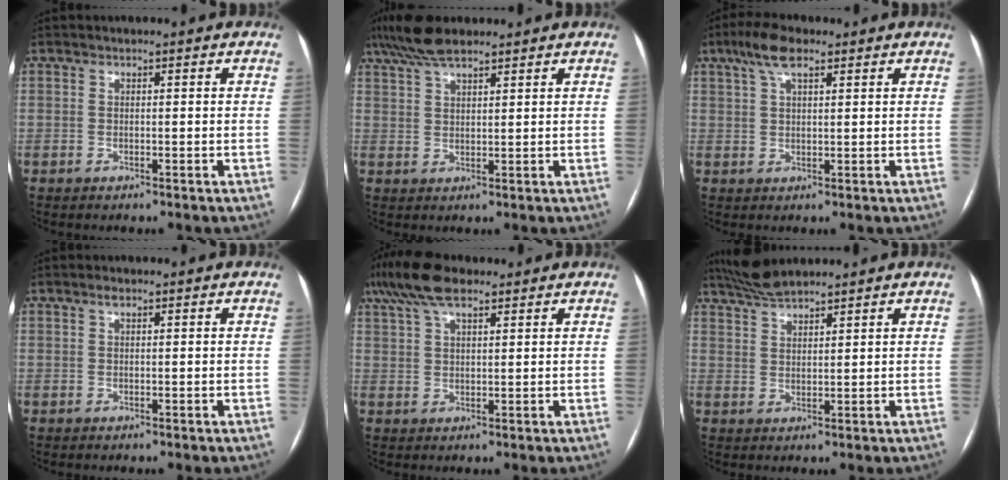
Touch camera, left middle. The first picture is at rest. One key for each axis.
{"total": 6.9, "fx": 5.5, "fy": 1.5, "fz": 3.8, "tx": -0.079, "ty": 0.027, "tz": 0.103}
{"total": 5.6, "fx": 3.5, "fy": 1.7, "fz": 4.1, "tx": -0.089, "ty": 0.021, "tz": 0.064}
{"total": 0.7, "fx": 0.4, "fy": 0.2, "fz": 0.5, "tx": -0.012, "ty": 0.006, "tz": 0.008}
{"total": 9.5, "fx": 6.7, "fy": 3.1, "fz": 6.0, "tx": -0.126, "ty": 0.039, "tz": 0.125}
{"total": 5.3, "fx": 4.9, "fy": 0.5, "fz": 1.9, "tx": -0.046, "ty": 0.018, "tz": 0.099}